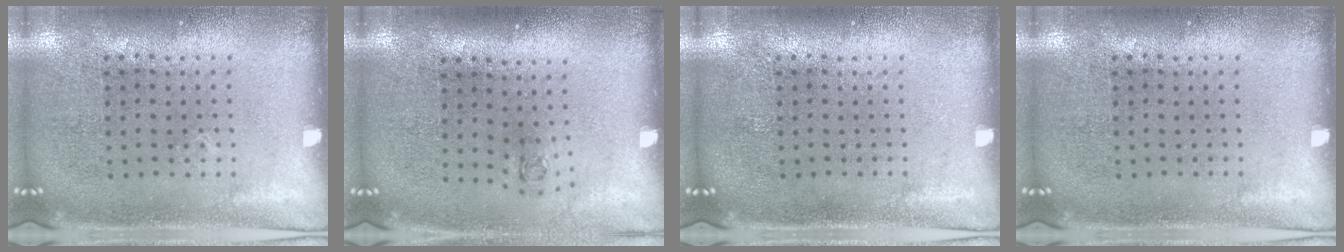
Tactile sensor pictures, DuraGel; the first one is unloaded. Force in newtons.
{"total": 0.6, "press": 0.3, "slide": 0.6}
{"total": 0.0}
{"total": 0.0}